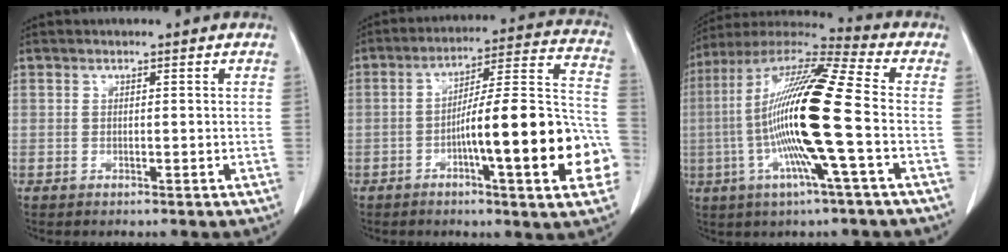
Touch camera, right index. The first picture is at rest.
{"total": 20.7, "force": [-5.8, 2.2, 19.7], "torque": [-0.222, 0.026, -0.078]}
{"total": 18.7, "force": [-2.7, 0.1, 18.5], "torque": [-0.364, -0.002, -0.065]}